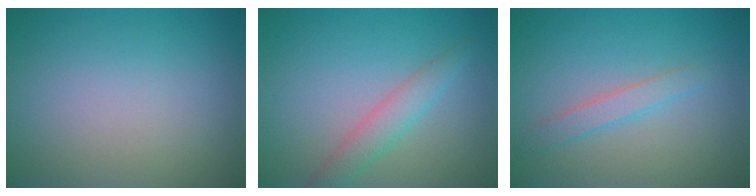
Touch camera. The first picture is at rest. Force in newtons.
{"total": 2.7, "press": 2.7, "slide": 0.1}
{"total": 1.8, "press": 1.8, "slide": 0.1}